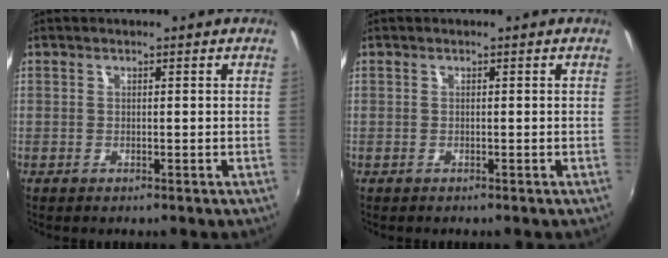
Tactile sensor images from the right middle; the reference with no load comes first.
{"total": 0.0}